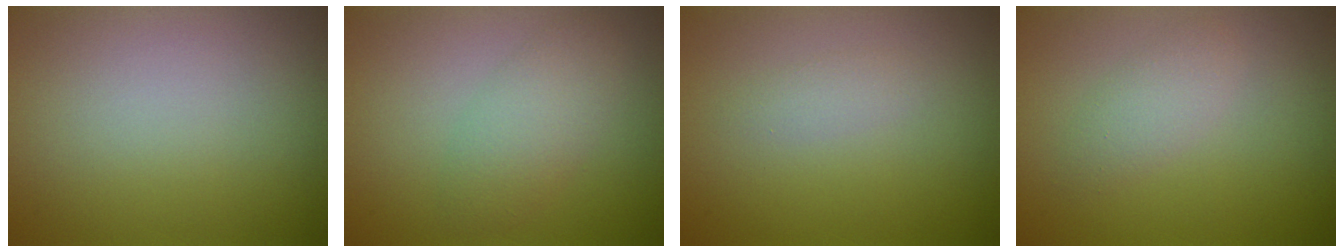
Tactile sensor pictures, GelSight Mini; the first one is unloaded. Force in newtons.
{"total": 2.9, "press": 2.9, "slide": 0.1}
{"total": 0.9, "press": 0.9, "slide": 0.0}
{"total": 1.9, "press": 1.9, "slide": 0.1}